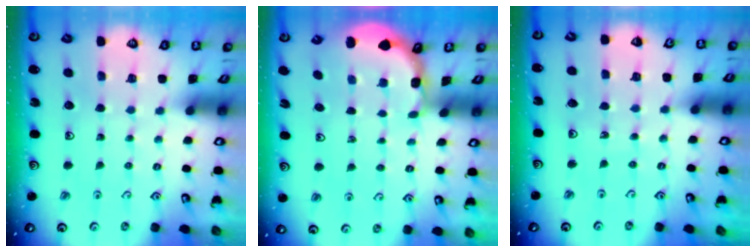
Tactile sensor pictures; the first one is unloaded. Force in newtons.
{"total": 2.1, "press": 2.1, "slide": 0.2}
{"total": 3.9, "press": 3.9, "slide": 0.3}